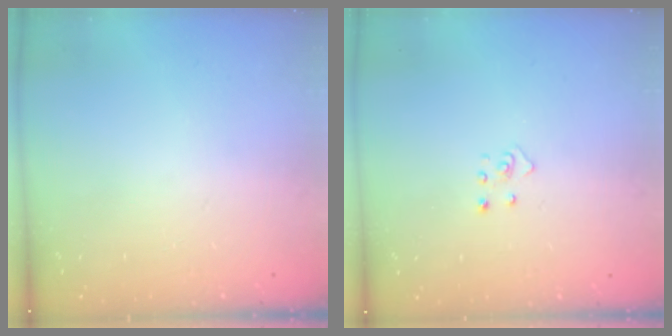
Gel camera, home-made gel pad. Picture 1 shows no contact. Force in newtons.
{"total": 2.5, "press": 2.4, "slide": 0.3}